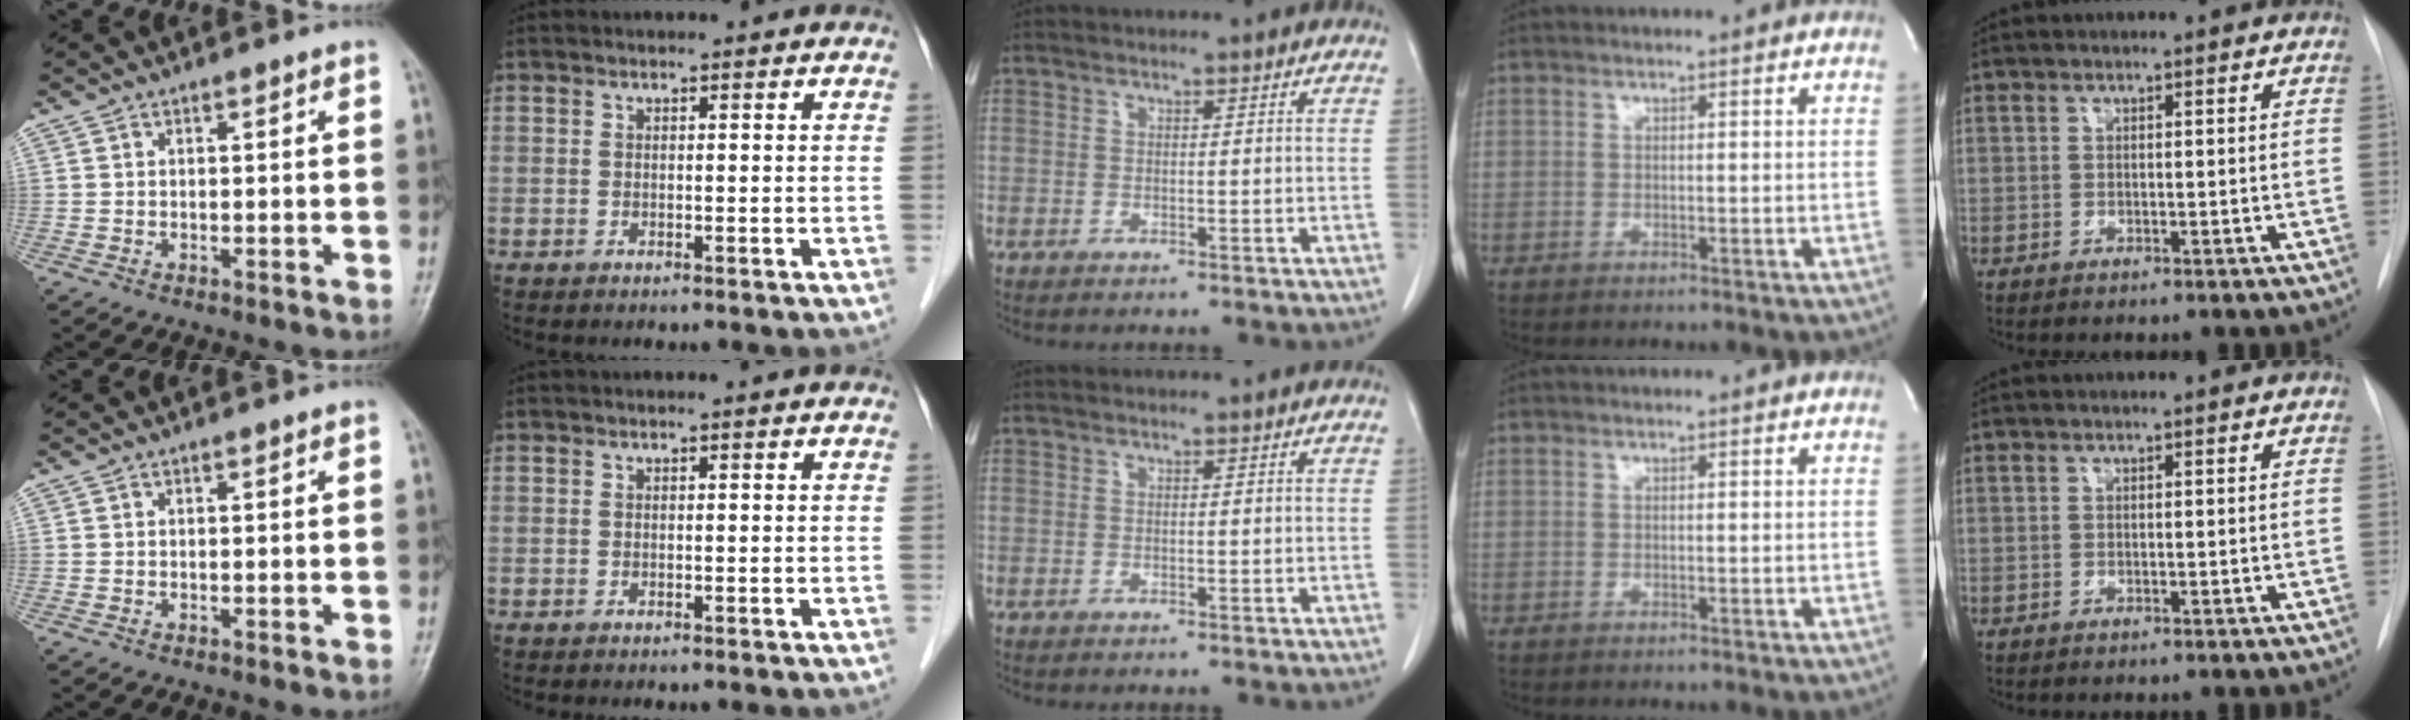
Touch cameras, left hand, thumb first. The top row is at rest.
{}